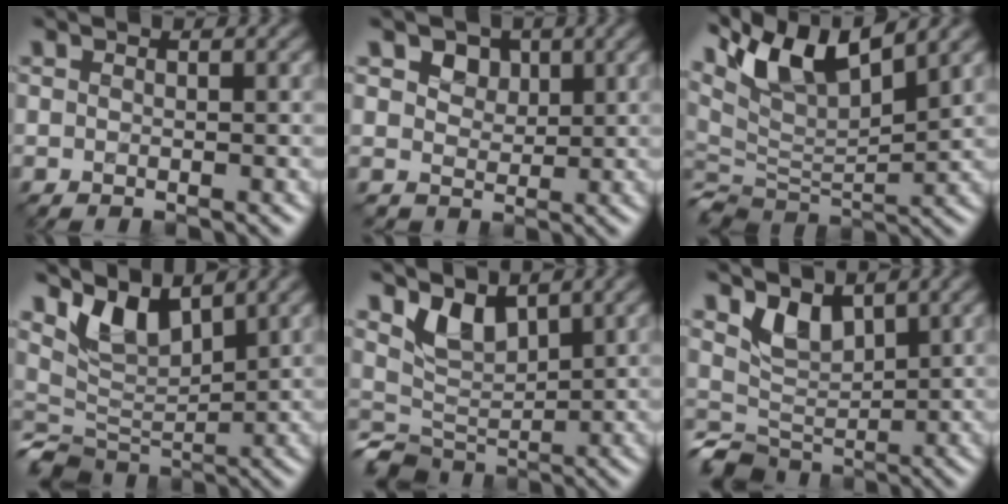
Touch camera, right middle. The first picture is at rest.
{"total": 2.8, "force": [1.3, 2.2, 1.0], "torque": [-0.024, -0.010, 0.028]}
{"total": 8.0, "force": [5.5, 2.4, 5.2], "torque": [-0.105, 0.005, 0.104]}
{"total": 3.9, "force": [2.2, 2.4, 2.2], "torque": [-0.047, -0.010, 0.042]}
{"total": 2.9, "force": [1.1, 2.2, 1.5], "torque": [-0.032, -0.009, 0.027]}
{"total": 2.8, "force": [0.8, 2.3, 1.5], "torque": [-0.027, -0.009, 0.021]}